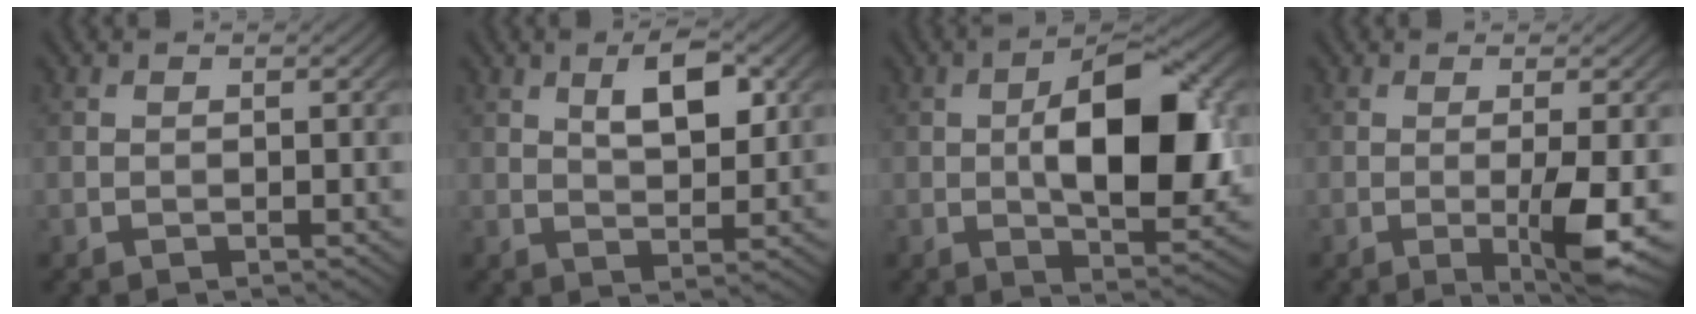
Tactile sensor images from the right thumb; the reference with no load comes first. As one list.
[{"total": 5.8, "force": [2.3, 2.4, 4.7], "torque": [-0.081, 0.000, 0.039]}, {"total": 12.4, "force": [0.2, 5.5, 11.1], "torque": [-0.169, 0.000, 0.006]}, {"total": 5.4, "force": [-1.1, 0.6, 5.3], "torque": [-0.096, -0.002, -0.016]}]